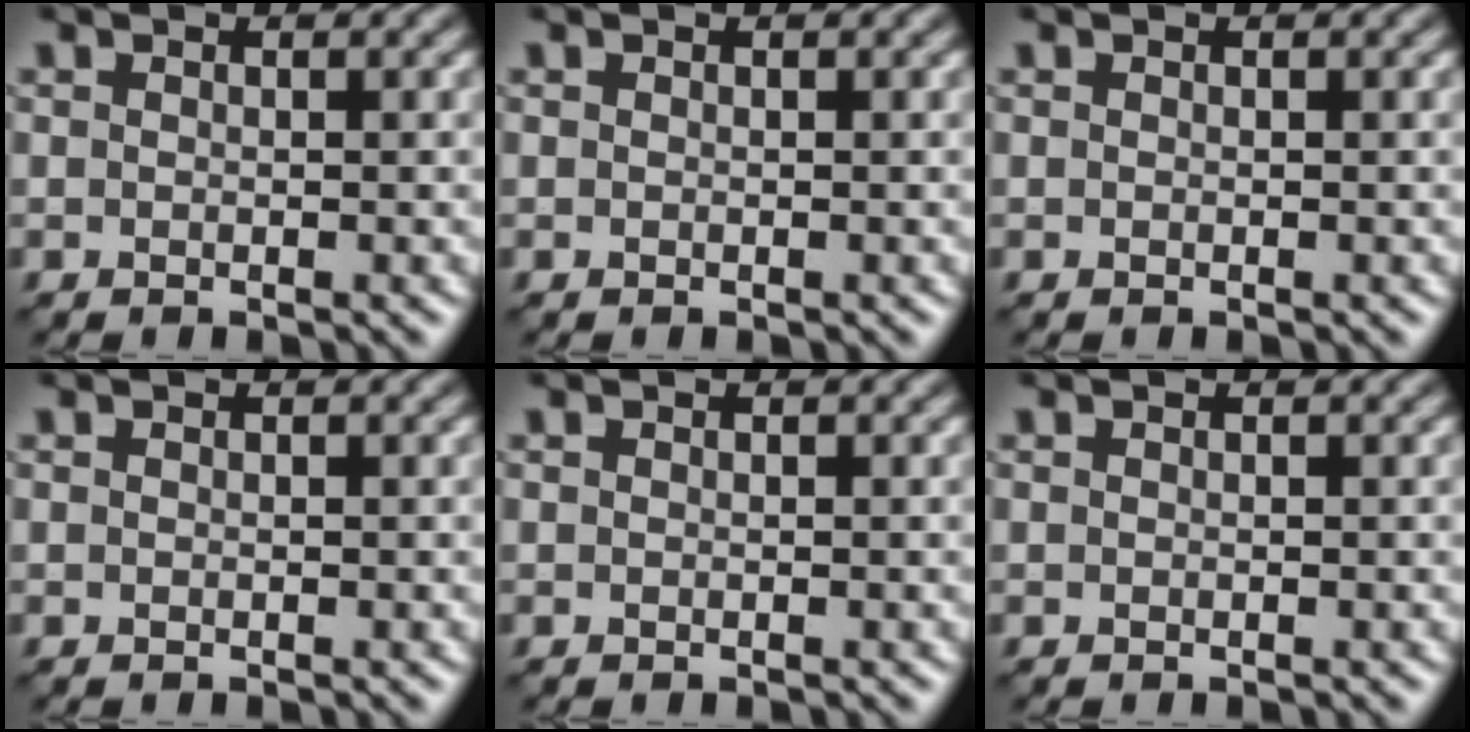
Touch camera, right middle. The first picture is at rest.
{"total": 0.0}
{"total": 0.0}
{"total": 0.0}
{"total": 0.0}
{"total": 0.0}